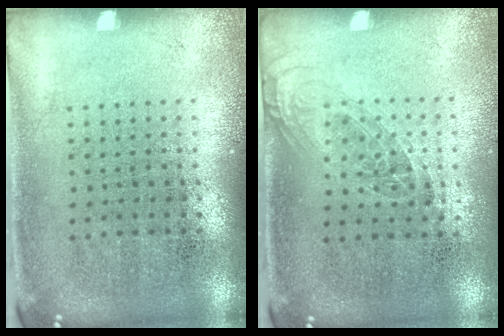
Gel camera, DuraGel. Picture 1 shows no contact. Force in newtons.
{"total": 1.1, "press": 0.9, "slide": 0.5}